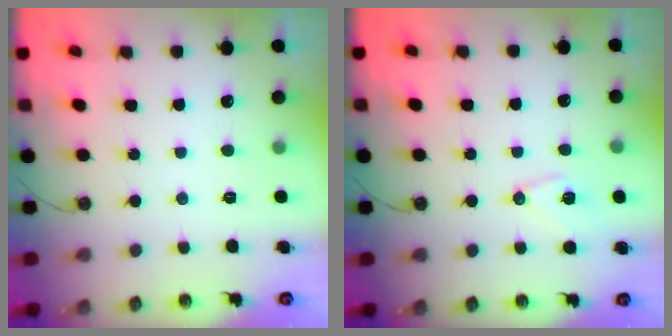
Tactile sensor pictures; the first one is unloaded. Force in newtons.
{"total": 8.4, "press": 8.0, "slide": 2.6}